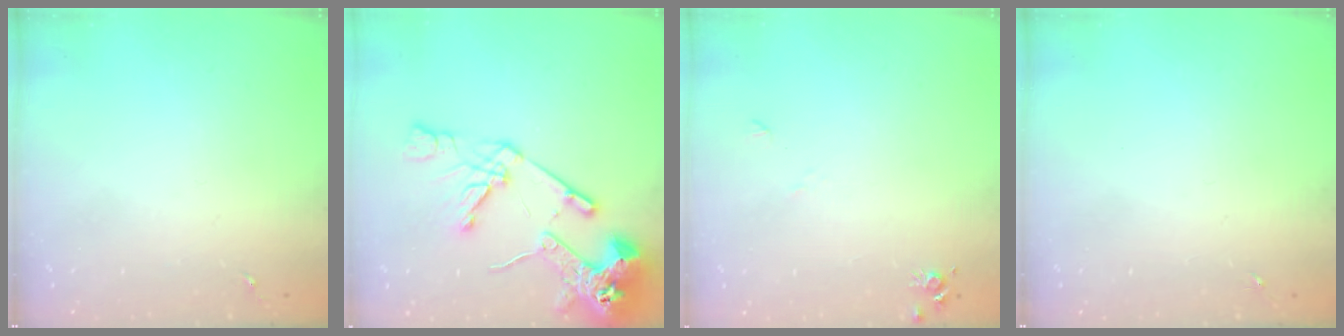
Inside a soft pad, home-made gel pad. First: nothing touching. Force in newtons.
{"total": 18.5, "press": 18.4, "slide": 2.1}
{"total": 5.2, "press": 5.2, "slide": 0.7}
{"total": 0.0}